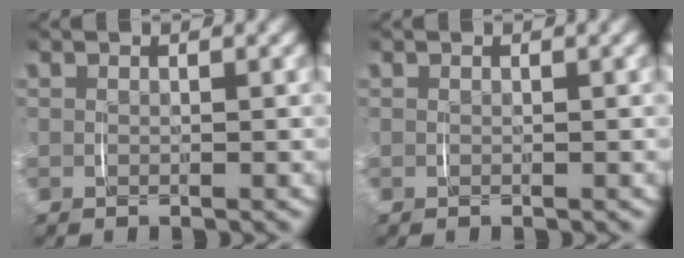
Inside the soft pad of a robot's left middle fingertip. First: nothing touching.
{"total": 0.0}